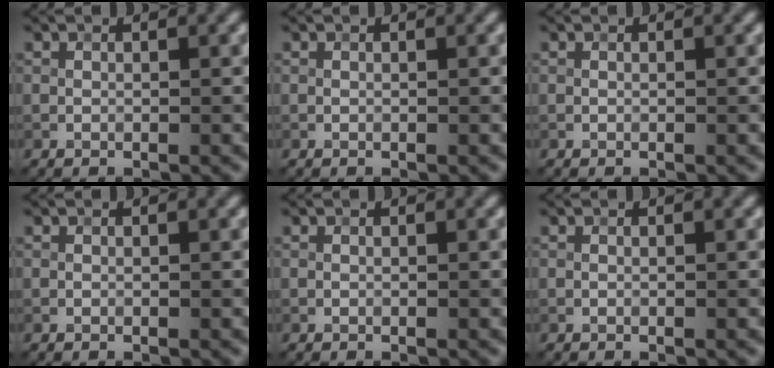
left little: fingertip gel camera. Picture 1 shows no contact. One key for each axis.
{"total": 0.0}
{"total": 0.0}
{"total": 0.0}
{"total": 0.0}
{"total": 0.0}